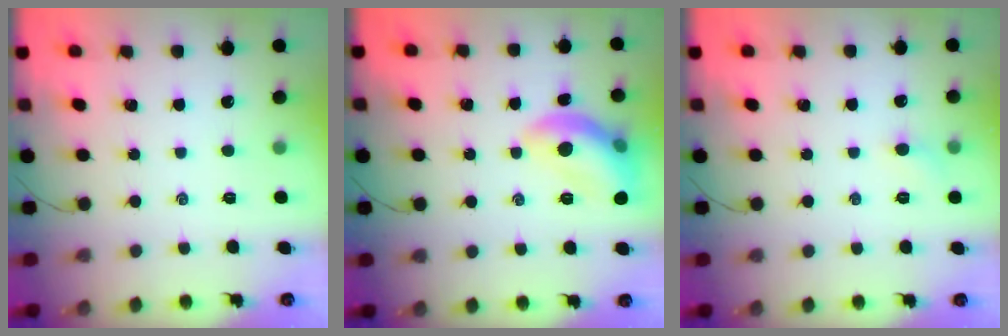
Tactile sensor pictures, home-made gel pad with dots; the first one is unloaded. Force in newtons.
{"total": 12.7, "press": 12.7, "slide": 1.0}
{"total": 3.8, "press": 3.6, "slide": 1.3}